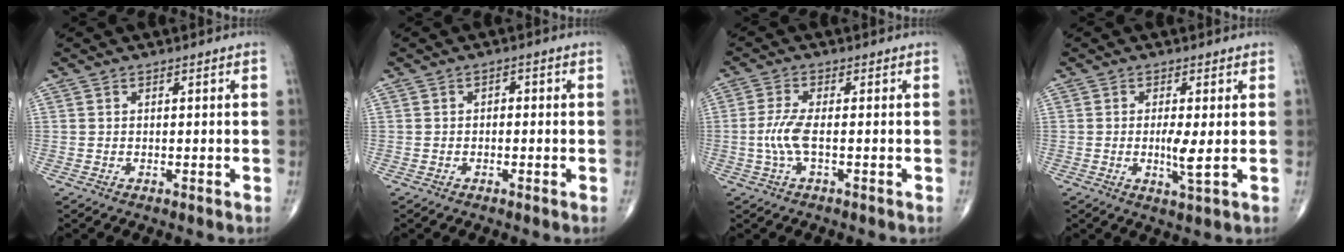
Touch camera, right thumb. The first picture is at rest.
{"total": 1.1, "force": [-0.2, 0.8, 0.8], "torque": [-0.002, 0.004, -0.008]}
{"total": 4.6, "force": [-0.8, 1.2, 4.4], "torque": [-0.115, 0.003, -0.021]}
{"total": 3.9, "force": [-0.1, 0.4, 3.8], "torque": [-0.082, -0.013, -0.003]}